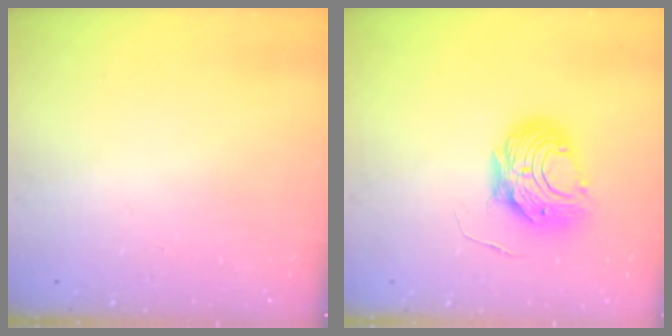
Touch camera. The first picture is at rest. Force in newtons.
{"total": 9.4, "press": 9.4, "slide": 1.0}